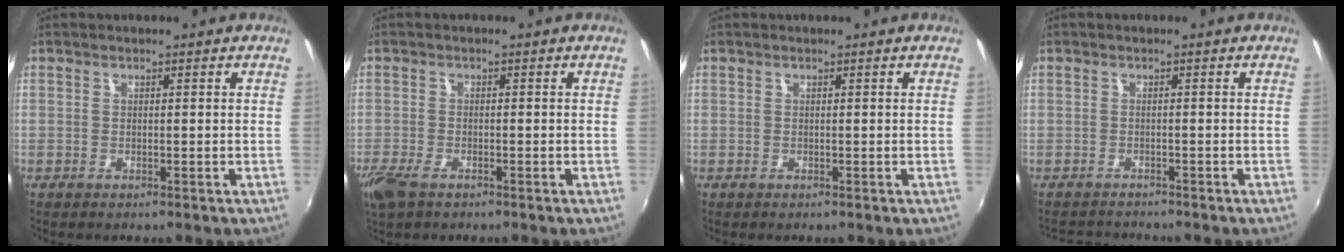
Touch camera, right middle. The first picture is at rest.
{"total": 4.7, "force": [-3.2, 1.9, 2.9], "torque": [-0.076, -0.014, -0.061]}
{"total": 0.0}
{"total": 3.6, "force": [-3.0, 1.9, 0.1], "torque": [-0.003, 0.014, -0.052]}